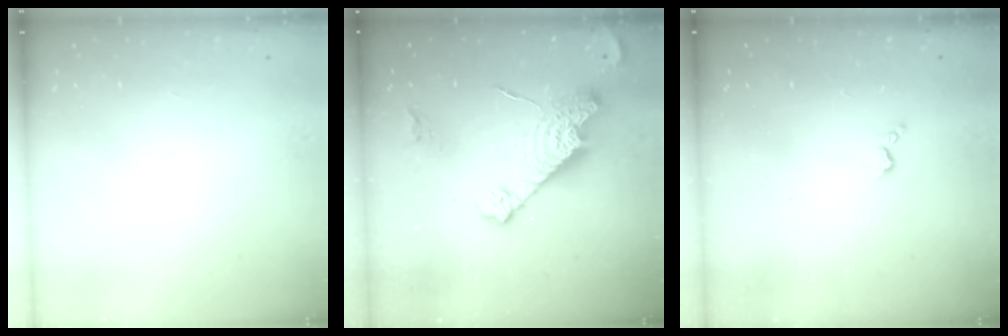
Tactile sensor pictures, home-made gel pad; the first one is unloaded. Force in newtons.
{"total": 21.5, "press": 21.4, "slide": 1.6}
{"total": 2.8, "press": 2.8, "slide": 0.5}